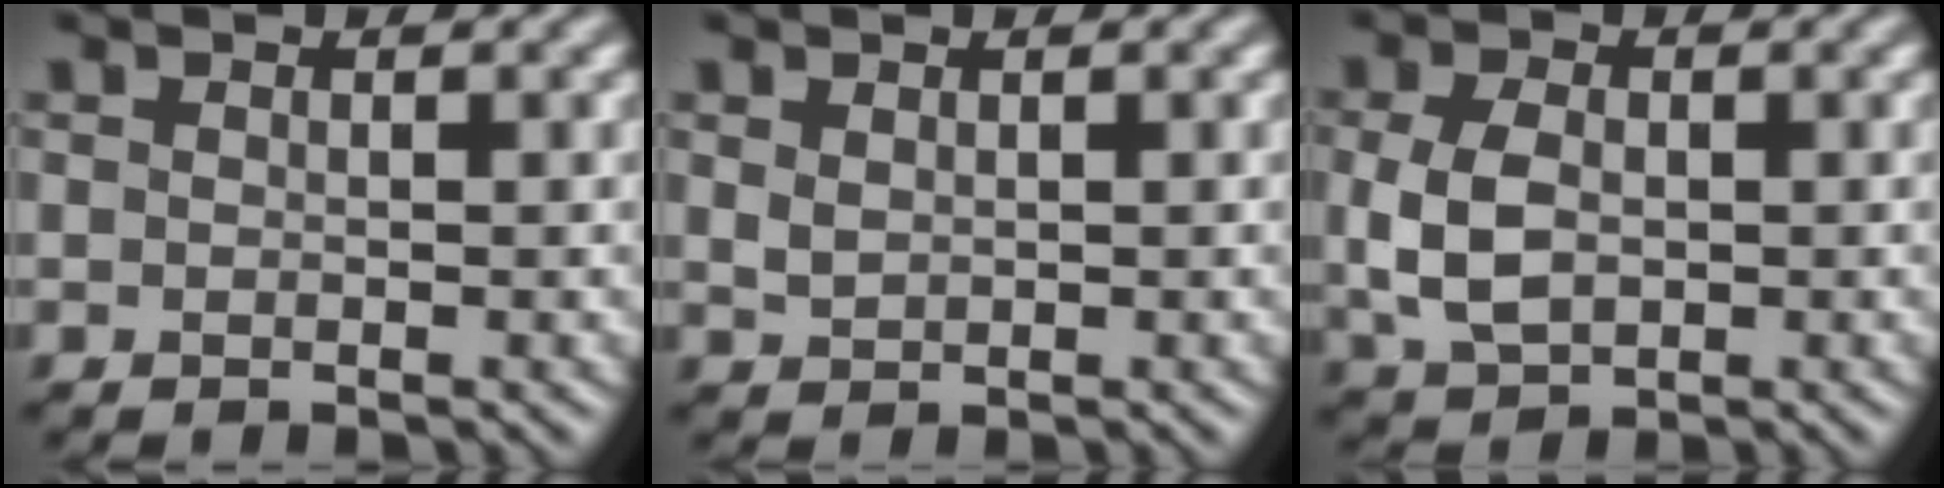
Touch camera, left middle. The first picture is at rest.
{"total": 0.9, "force": [0.5, 0.6, 0.5], "torque": [-0.016, -0.002, 0.014]}
{"total": 4.5, "force": [-0.1, 3.1, 3.3], "torque": [-0.076, -0.002, -0.001]}